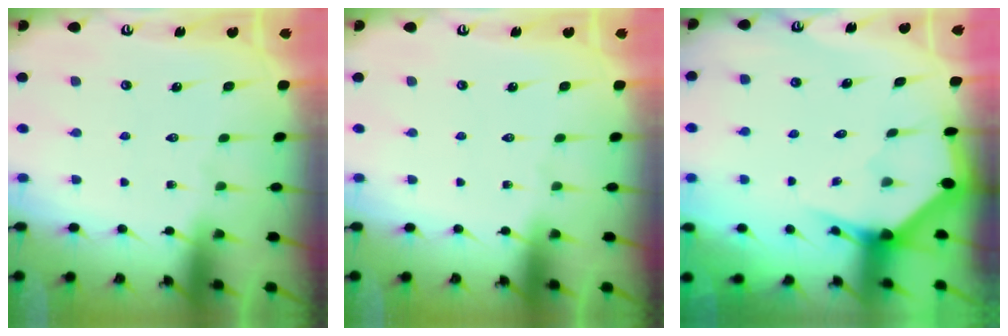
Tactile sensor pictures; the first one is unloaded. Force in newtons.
{"total": 0.0}
{"total": 3.4, "press": 3.3, "slide": 0.5}